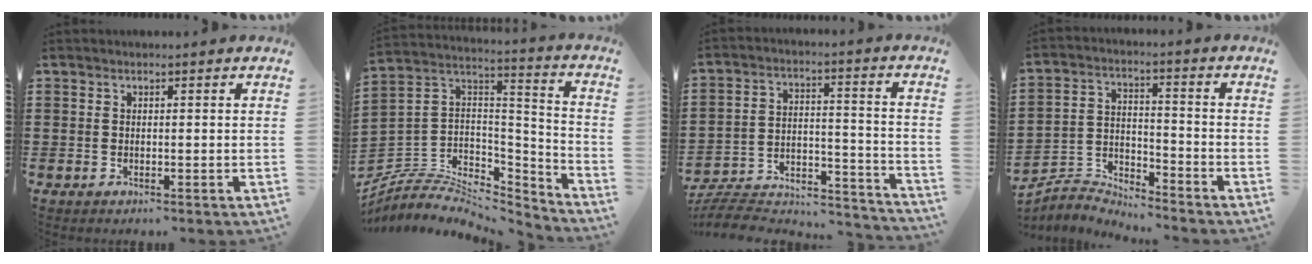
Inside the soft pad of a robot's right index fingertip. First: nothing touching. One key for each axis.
{"total": 6.0, "fx": -4.8, "fy": 3.3, "fz": 1.5, "tx": -0.049, "ty": -0.004, "tz": -0.097}
{"total": 5.7, "fx": -5.2, "fy": 1.8, "fz": 1.5, "tx": -0.023, "ty": 0.004, "tz": -0.103}
{"total": 4.3, "fx": -4.3, "fy": 0.6, "fz": 0.0, "tx": -0.021, "ty": 0.000, "tz": -0.096}